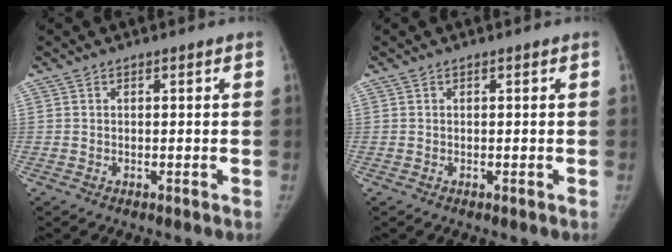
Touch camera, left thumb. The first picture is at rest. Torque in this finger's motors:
{"motor_torque": [0.01, 0.00, 0.04, -0.03, 0.03]}